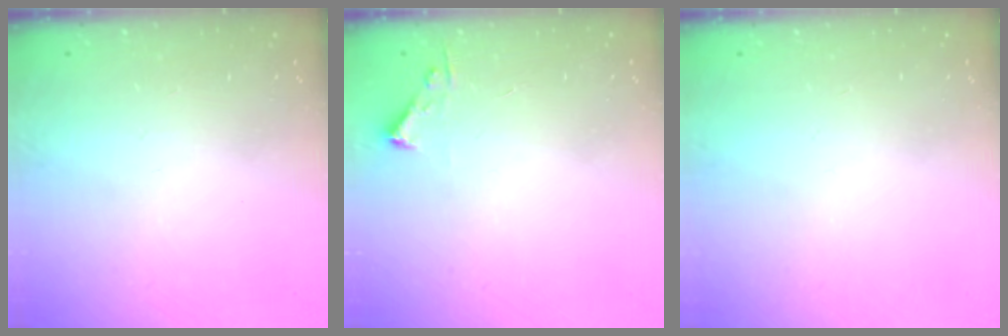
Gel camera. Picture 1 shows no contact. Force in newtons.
{"total": 2.4, "press": 2.4, "slide": 0.3}
{"total": 0.0}